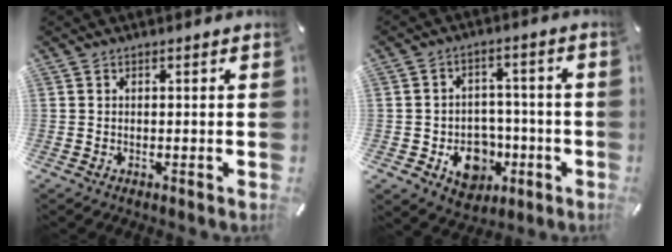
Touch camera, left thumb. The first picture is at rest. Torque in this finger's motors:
{"motor_torque": [0.94, 1.48, 0.13, 0.10, 0.16]}